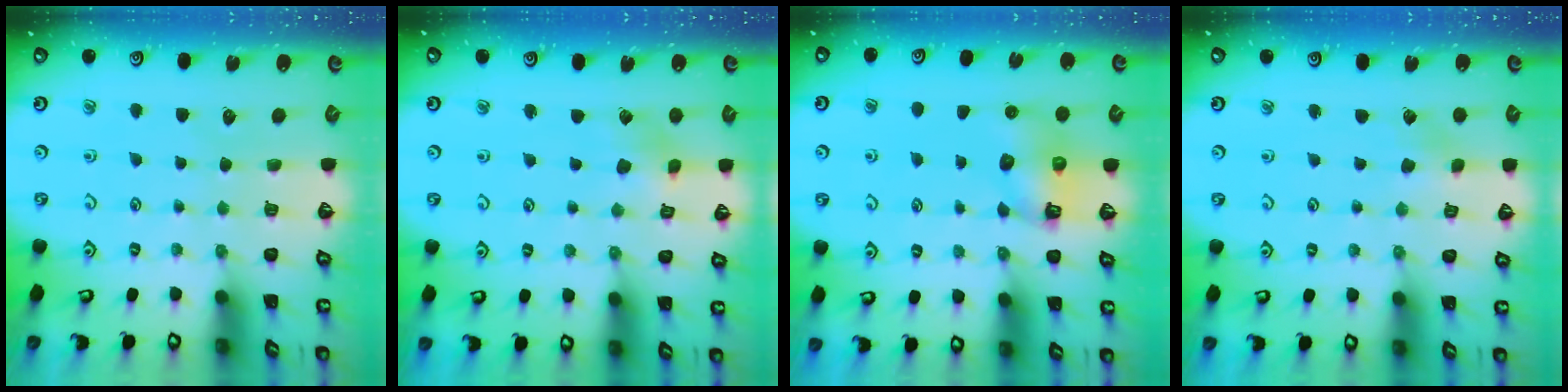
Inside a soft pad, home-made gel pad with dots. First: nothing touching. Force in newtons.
{"total": 4.5, "press": 4.5, "slide": 0.6}
{"total": 6.5, "press": 6.5, "slide": 0.8}
{"total": 2.5, "press": 2.4, "slide": 0.3}